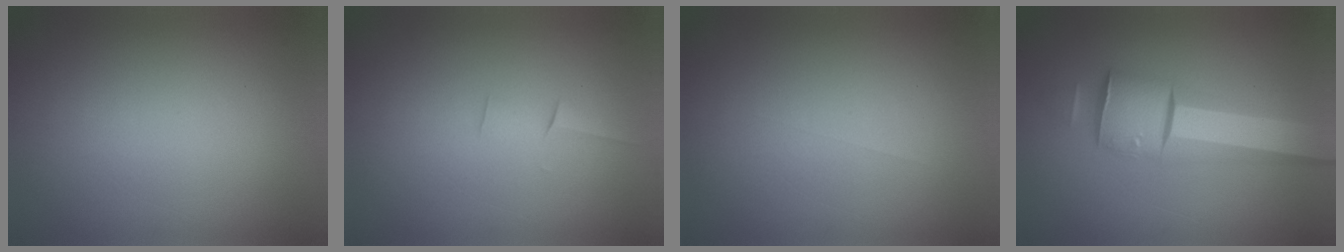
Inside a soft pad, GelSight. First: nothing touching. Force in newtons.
{"total": 1.5}
{"total": 1.2}
{"total": 7.5}